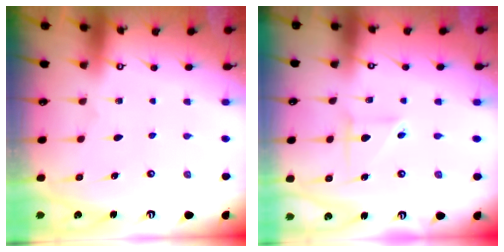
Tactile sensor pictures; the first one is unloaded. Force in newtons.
{"total": 3.2, "press": 3.1, "slide": 0.5}